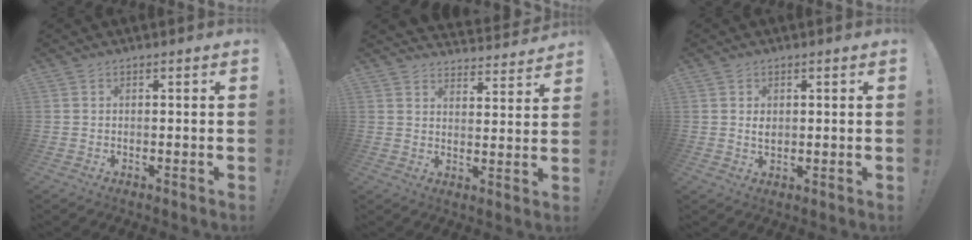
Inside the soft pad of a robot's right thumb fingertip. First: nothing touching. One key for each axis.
{"total": 4.3, "fx": 3.8, "fy": 1.5, "fz": 1.2, "tx": -0.008, "ty": -0.043, "tz": 0.065}
{"total": 2.1, "fx": 0.5, "fy": 1.5, "fz": 1.3, "tx": -0.020, "ty": -0.001, "tz": 0.008}